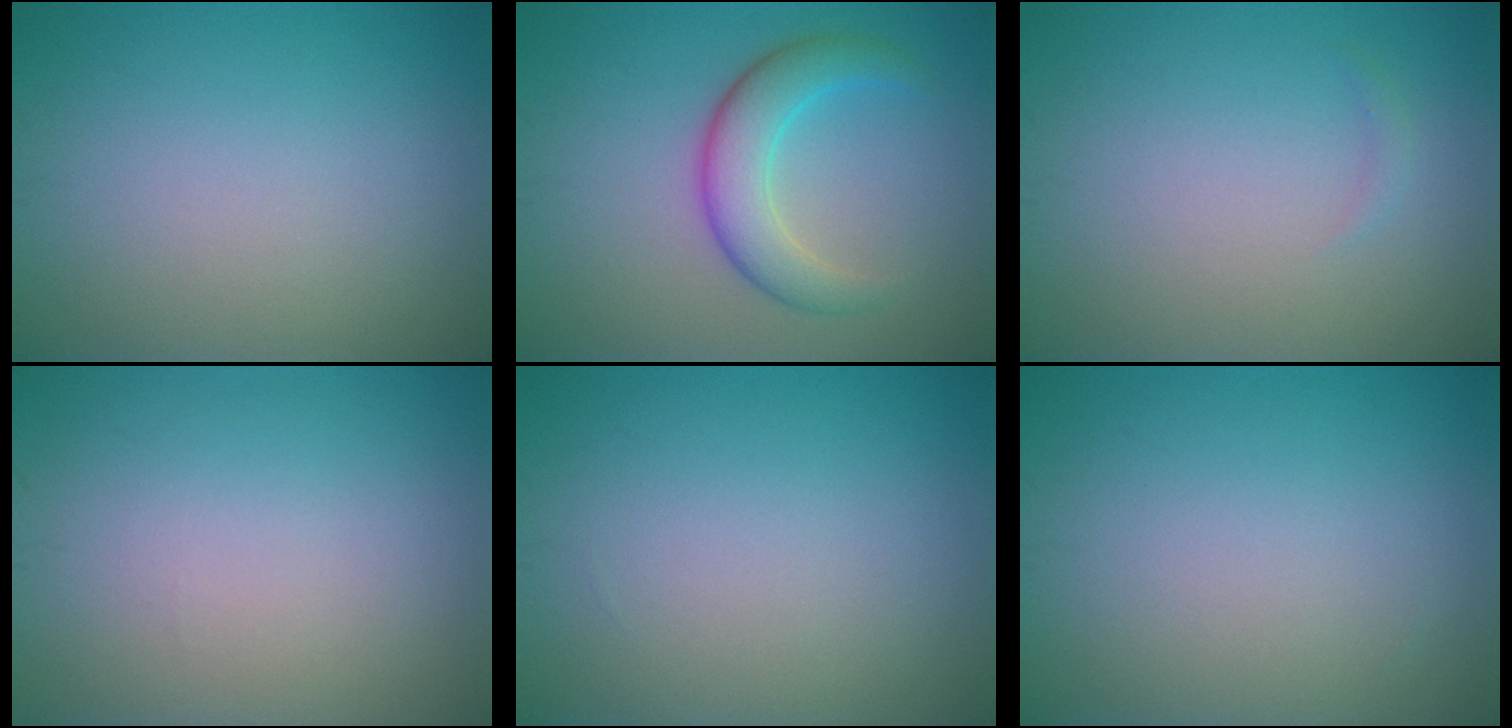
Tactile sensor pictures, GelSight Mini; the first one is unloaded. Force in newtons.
{"total": 3.8, "press": 3.8, "slide": 0.0}
{"total": 0.5, "press": 0.5, "slide": 0.0}
{"total": 0.0}
{"total": 0.0}
{"total": 0.0}